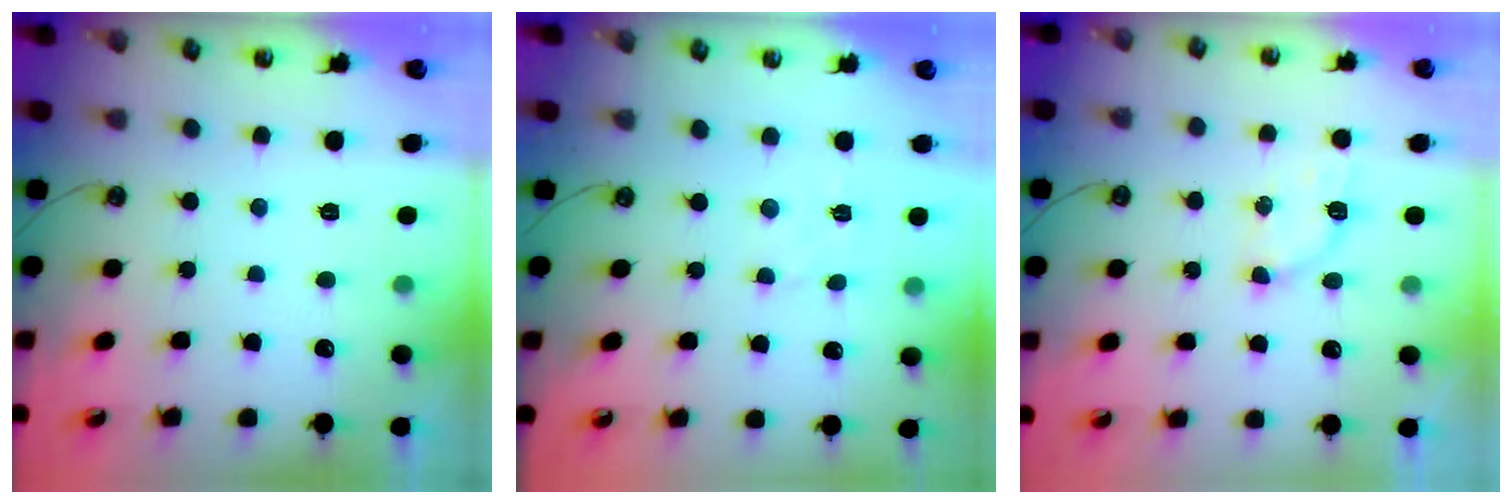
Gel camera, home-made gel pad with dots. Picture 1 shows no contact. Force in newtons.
{"total": 2.9, "press": 2.9, "slide": 0.4}
{"total": 3.8, "press": 3.8, "slide": 0.5}